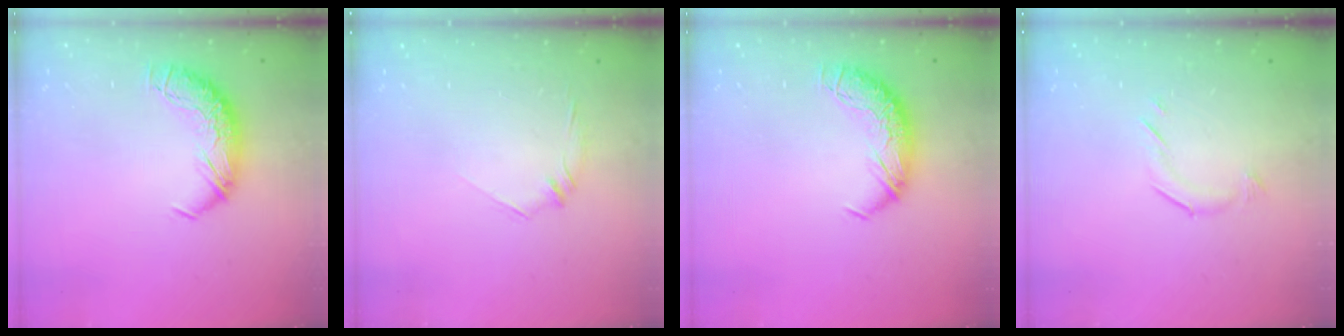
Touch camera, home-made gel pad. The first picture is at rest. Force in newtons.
{"total": 6.3, "press": 6.2, "slide": 1.2}
{"total": 0.0}
{"total": 5.5, "press": 5.4, "slide": 1.2}